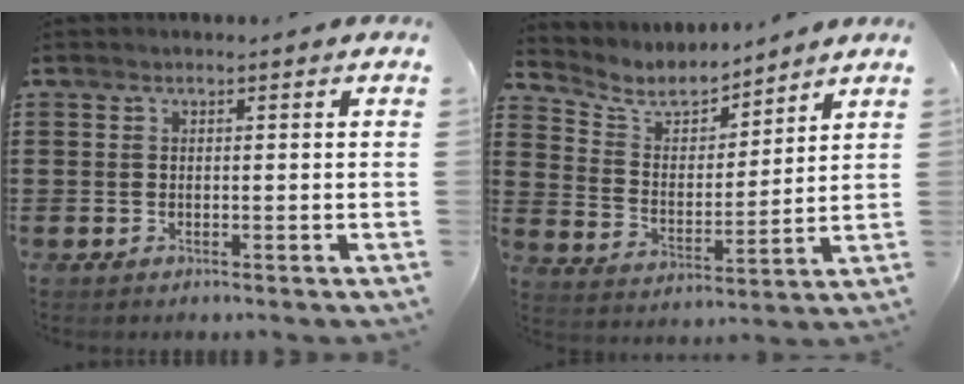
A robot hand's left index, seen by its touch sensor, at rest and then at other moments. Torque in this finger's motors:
{"motor_torque": [1.04, 1.09, 0.06, 0.02]}